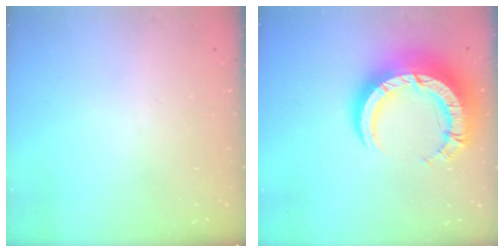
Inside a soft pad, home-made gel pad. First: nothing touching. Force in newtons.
{"total": 19.6, "press": 19.5, "slide": 1.7}